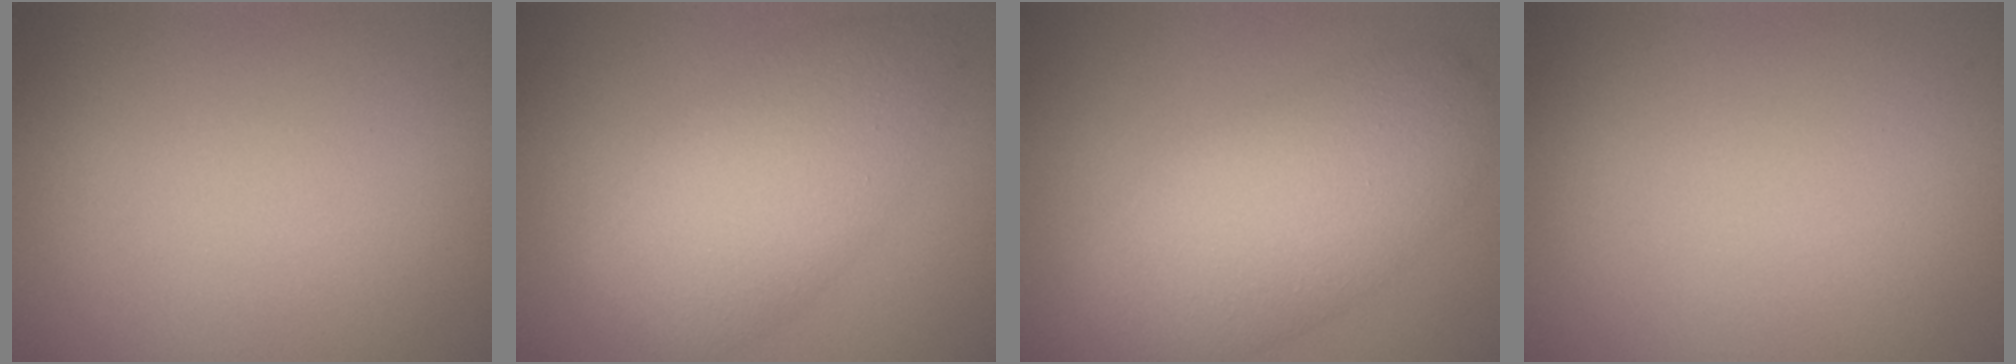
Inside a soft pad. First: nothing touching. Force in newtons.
{"total": 6.5, "press": 6.5, "slide": 0.1}
{"total": 7.1, "press": 7.1, "slide": 0.5}
{"total": 0.0}